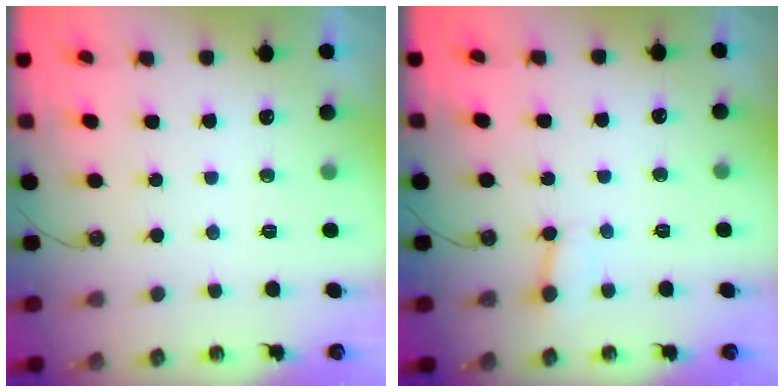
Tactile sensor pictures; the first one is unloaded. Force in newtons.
{"total": 2.5, "press": 2.5, "slide": 0.4}